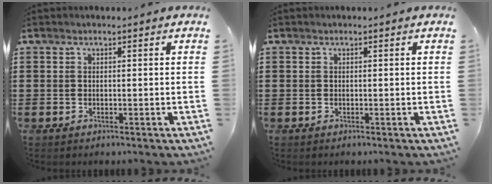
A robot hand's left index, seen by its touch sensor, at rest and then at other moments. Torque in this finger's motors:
{"motor_torque": [0.00, 0.00, 0.00, 0.00]}